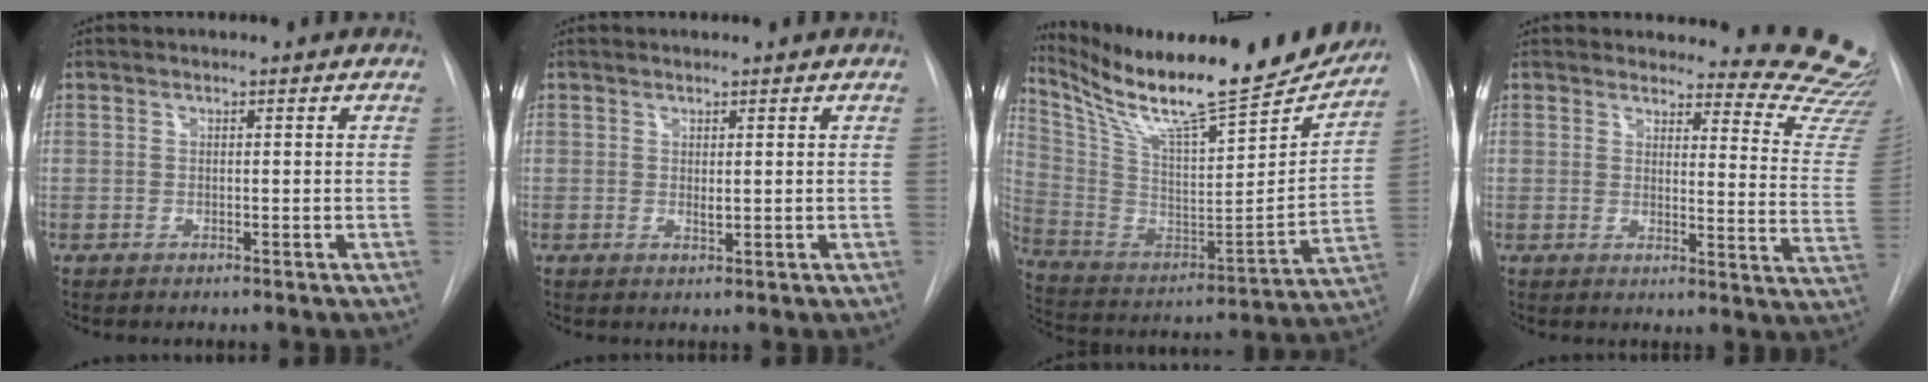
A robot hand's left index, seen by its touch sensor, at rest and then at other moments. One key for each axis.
{"total": 0.9, "fx": 0.2, "fy": 0.3, "fz": 0.8, "tx": -0.014, "ty": -0.007, "tz": 0.003}
{"total": 26.8, "fx": 23.0, "fy": 3.3, "fz": 13.3, "tx": -0.238, "ty": -0.062, "tz": 0.347}
{"total": 15.1, "fx": 14.9, "fy": 1.2, "fz": 1.5, "tx": 0.017, "ty": -0.158, "tz": 0.130}